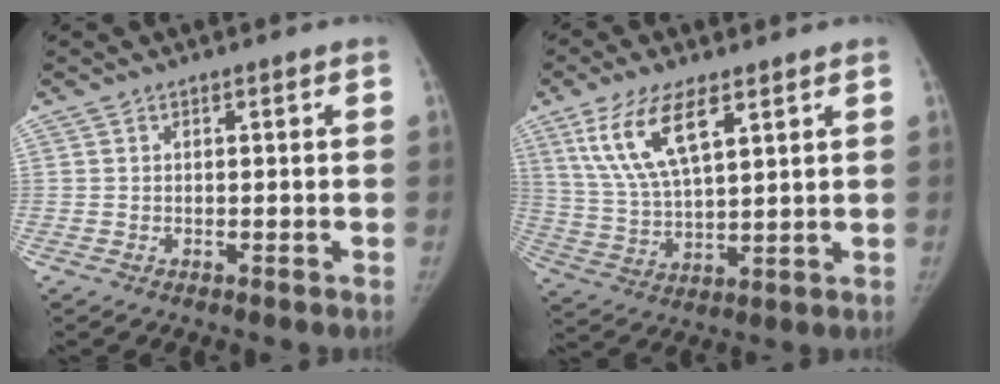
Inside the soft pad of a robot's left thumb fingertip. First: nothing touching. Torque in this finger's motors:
{"motor_torque": [0.05, 0.29, 0.92, -0.77, 0.12]}